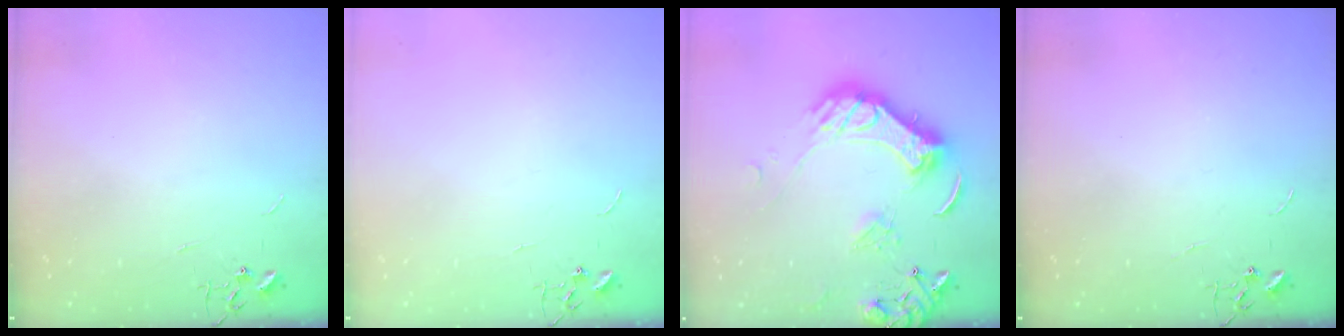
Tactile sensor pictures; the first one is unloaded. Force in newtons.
{"total": 0.0}
{"total": 18.6, "press": 18.4, "slide": 2.6}
{"total": 0.0}